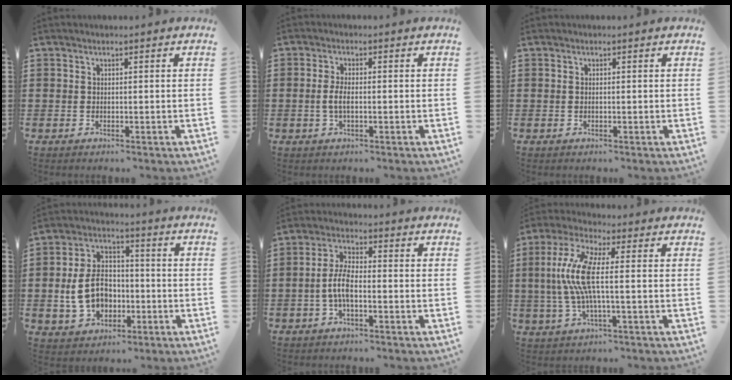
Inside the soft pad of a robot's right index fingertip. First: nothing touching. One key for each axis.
{"total": 2.7, "fx": -0.4, "fy": 1.0, "fz": 2.5, "tx": -0.061, "ty": -0.003, "tz": -0.012}
{"total": 0.0}
{"total": 9.1, "fx": -1.5, "fy": 6.6, "fz": 6.1, "tx": -0.139, "ty": 0.007, "tz": -0.033}
{"total": 5.7, "fx": -1.4, "fy": 2.2, "fz": 5.0, "tx": -0.124, "ty": -0.003, "tz": -0.034}
{"total": 9.4, "fx": -0.4, "fy": 1.7, "fz": 9.2, "tx": -0.215, "ty": -0.018, "tz": -0.021}